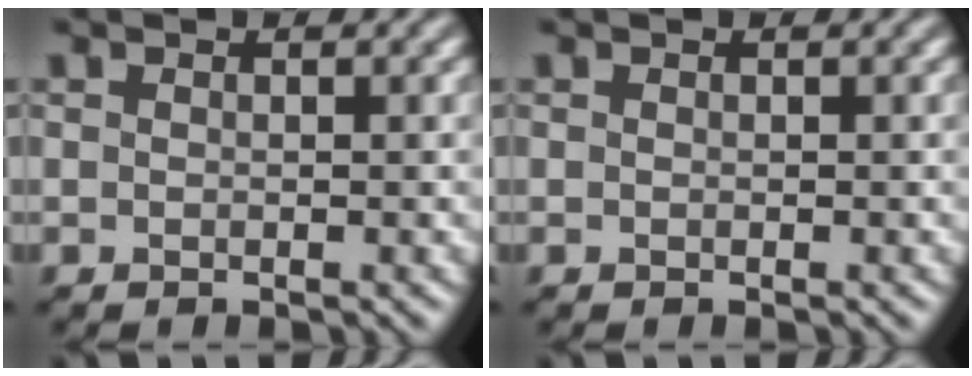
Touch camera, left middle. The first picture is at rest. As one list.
[{"total": 0.0}]